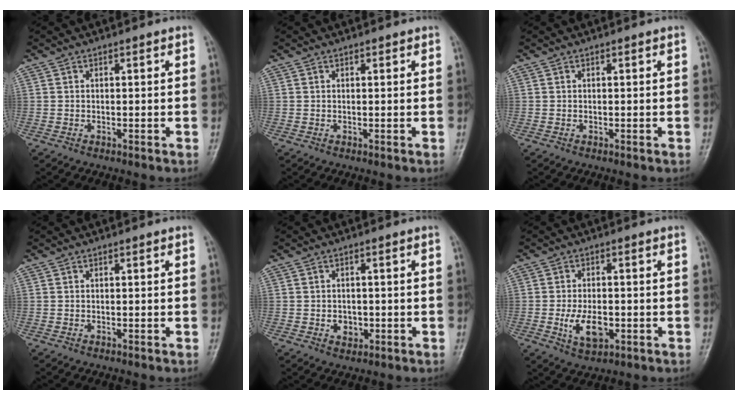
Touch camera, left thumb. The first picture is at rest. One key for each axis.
{"total": 0.7, "fx": 0.5, "fy": 0.3, "fz": 0.3, "tx": -0.005, "ty": -0.002, "tz": 0.004}
{"total": 0.0}
{"total": 0.0}
{"total": 2.7, "fx": -0.6, "fy": 2.2, "fz": 1.4, "tx": -0.010, "ty": 0.002, "tz": -0.004}
{"total": 6.5, "fx": -1.6, "fy": 3.6, "fz": 5.2, "tx": -0.088, "ty": -0.002, "tz": -0.022}